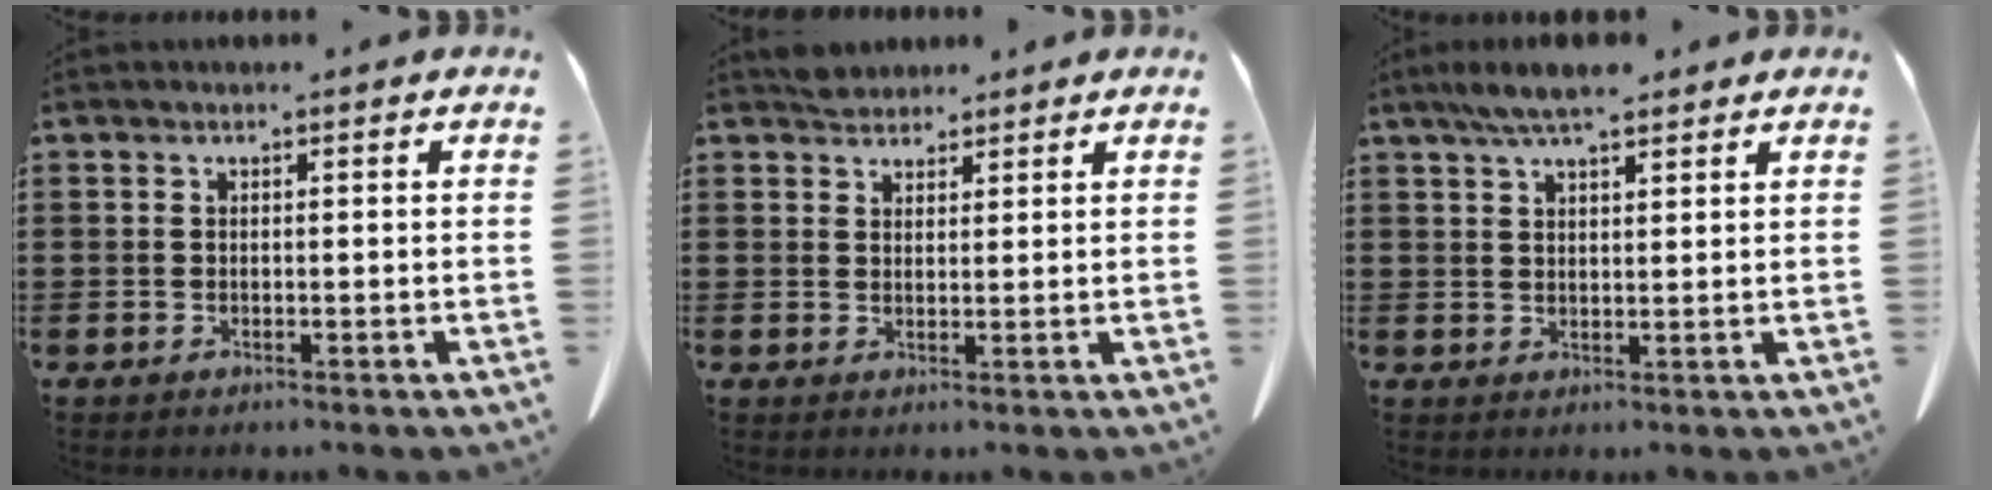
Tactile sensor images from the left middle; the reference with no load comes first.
{"total": 2.4, "force": [2.3, 0.8, 0.2], "torque": [-0.010, 0.002, 0.046]}
{"total": 5.3, "force": [4.1, 1.0, 3.3], "torque": [-0.072, -0.002, 0.075]}